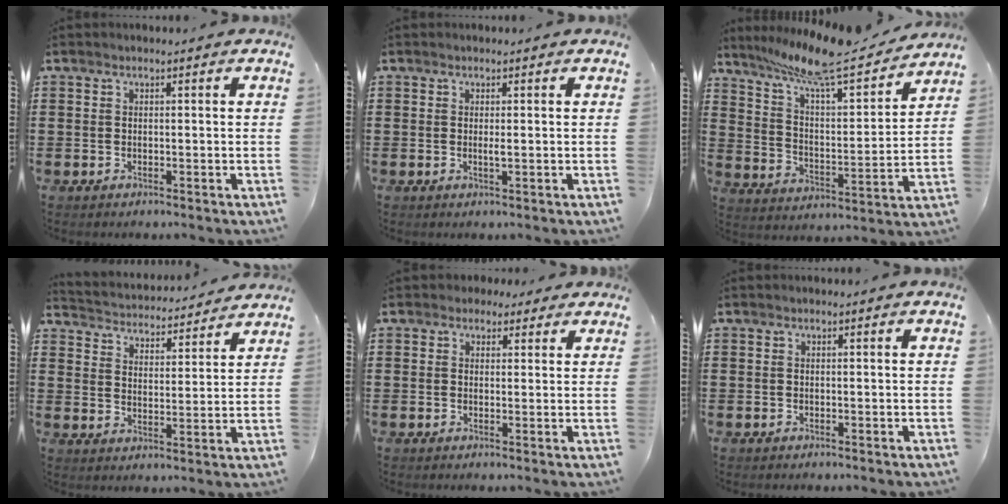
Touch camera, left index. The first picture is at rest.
{"total": 1.0, "force": [0.1, 0.0, 1.0], "torque": [-0.018, -0.004, 0.002]}
{"total": 11.5, "force": [9.8, 0.5, 6.0], "torque": [-0.143, -0.063, 0.162]}
{"total": 3.5, "force": [3.5, 0.1, -0.4], "torque": [-0.017, -0.032, 0.054]}
{"total": 2.2, "force": [1.6, 1.5, 0.2], "torque": [-0.005, 0.007, 0.028]}
{"total": 0.0}